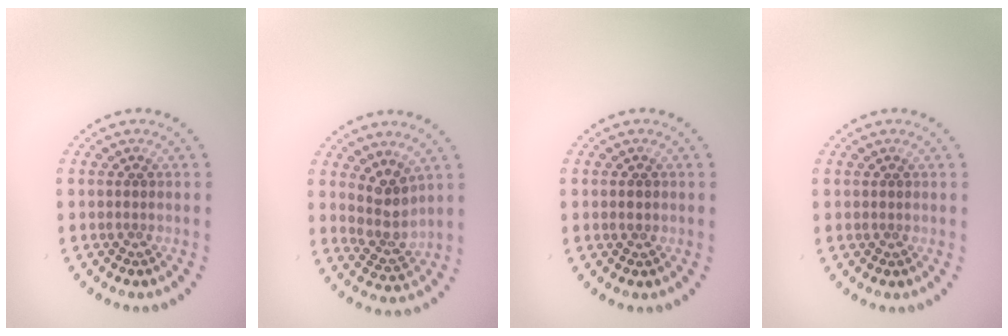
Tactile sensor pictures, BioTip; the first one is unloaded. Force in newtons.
{"total": 3.1, "press": 2.4, "slide": 1.9}
{"total": 1.0, "press": 1.0, "slide": 0.1}
{"total": 0.0}